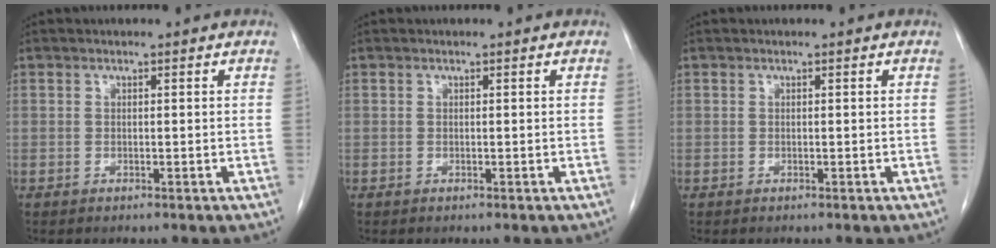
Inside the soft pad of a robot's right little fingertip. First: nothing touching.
{"total": 0.0}
{"total": 0.0}